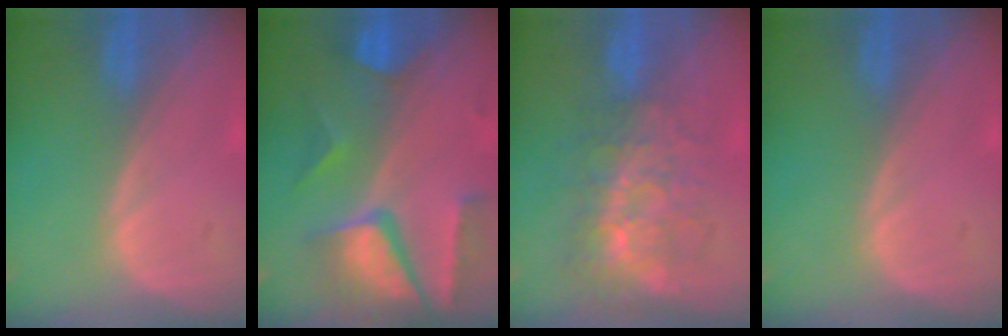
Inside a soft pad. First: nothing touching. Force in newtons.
{"total": 10.4, "press": 8.7, "slide": 5.7}
{"total": 9.0, "press": 7.6, "slide": 4.7}
{"total": 0.0}